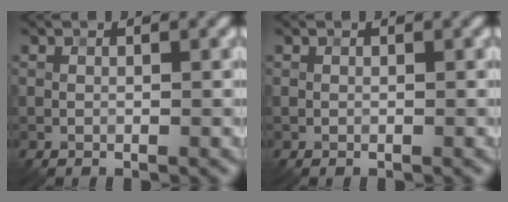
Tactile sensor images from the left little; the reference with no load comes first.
{"total": 0.0}